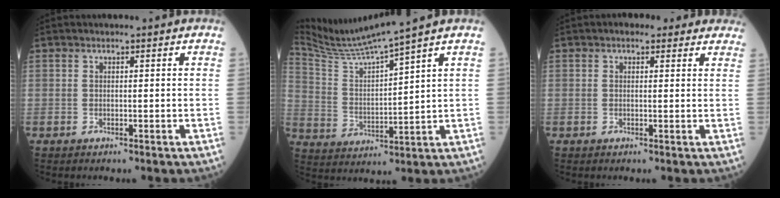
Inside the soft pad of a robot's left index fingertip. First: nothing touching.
{"total": 10.0, "force": [9.1, -2.7, 3.1], "torque": [-0.074, -0.009, 0.183]}
{"total": 4.6, "force": [3.5, 2.1, 2.1], "torque": [-0.014, 0.021, 0.038]}